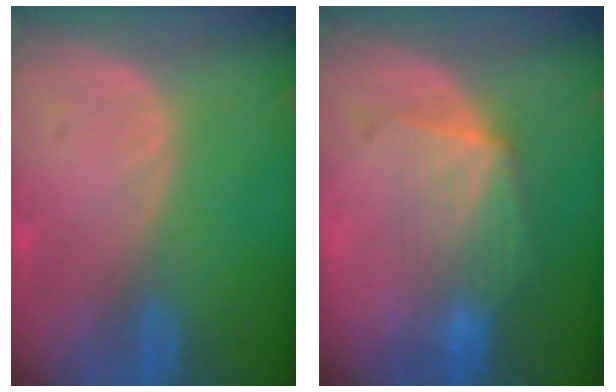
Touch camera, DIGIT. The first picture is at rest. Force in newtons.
{"total": 6.9, "press": 6.3, "slide": 2.9}